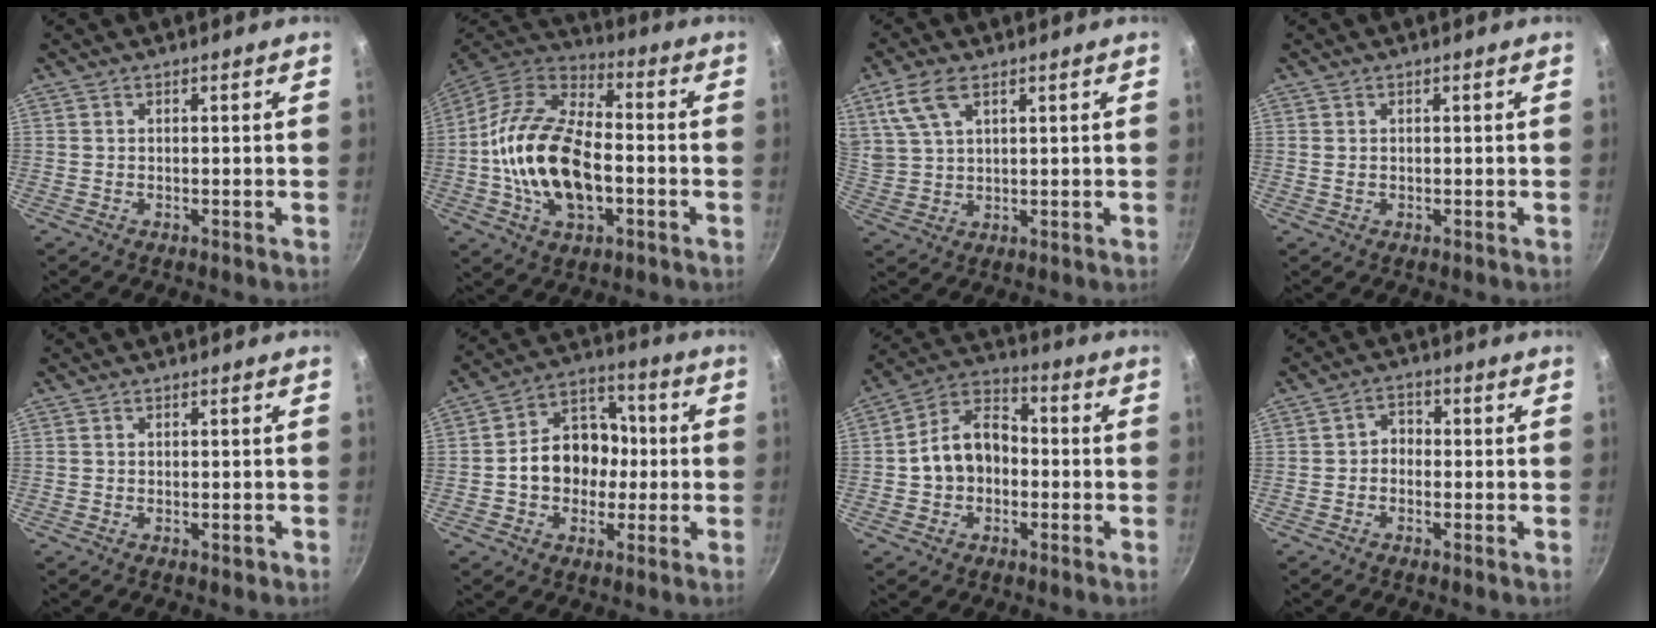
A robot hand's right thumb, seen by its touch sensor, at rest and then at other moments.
{"total": 20.8, "force": [-3.1, 12.0, 16.7], "torque": [-0.296, 0.033, -0.066]}
{"total": 7.9, "force": [4.1, 4.0, 5.4], "torque": [-0.106, -0.008, 0.090]}
{"total": 0.9, "force": [0.1, 0.8, 0.4], "torque": [-0.007, 0.001, 0.002]}
{"total": 0.8, "force": [-0.4, 0.5, 0.5], "torque": [-0.004, 0.003, -0.006]}
{"total": 13.5, "force": [-1.1, 10.7, 8.1], "torque": [-0.079, 0.035, -0.032]}
{"total": 11.4, "force": [-1.3, 8.5, 7.5], "torque": [-0.095, 0.039, -0.039]}
{"total": 2.9, "force": [-0.9, 2.3, 1.5], "torque": [-0.011, 0.016, -0.025]}